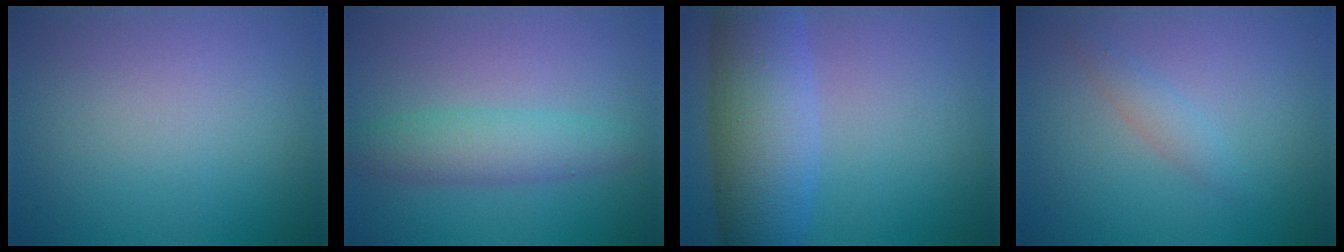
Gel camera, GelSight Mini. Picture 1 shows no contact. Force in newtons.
{"total": 3.4, "press": 3.4, "slide": 0.1}
{"total": 8.8, "press": 8.8, "slide": 0.3}
{"total": 1.5, "press": 1.5, "slide": 0.0}